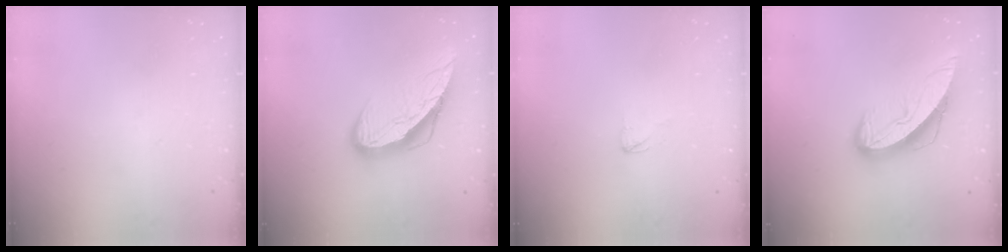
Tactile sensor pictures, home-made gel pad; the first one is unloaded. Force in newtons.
{"total": 12.0, "press": 12.0, "slide": 1.2}
{"total": 2.3, "press": 2.3, "slide": 0.2}
{"total": 11.9, "press": 11.8, "slide": 0.9}